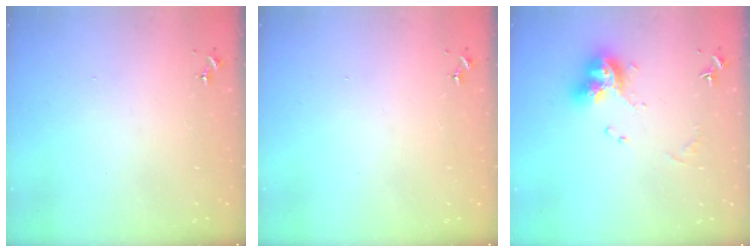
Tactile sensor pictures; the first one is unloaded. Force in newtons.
{"total": 0.0}
{"total": 12.9, "press": 12.8, "slide": 1.4}